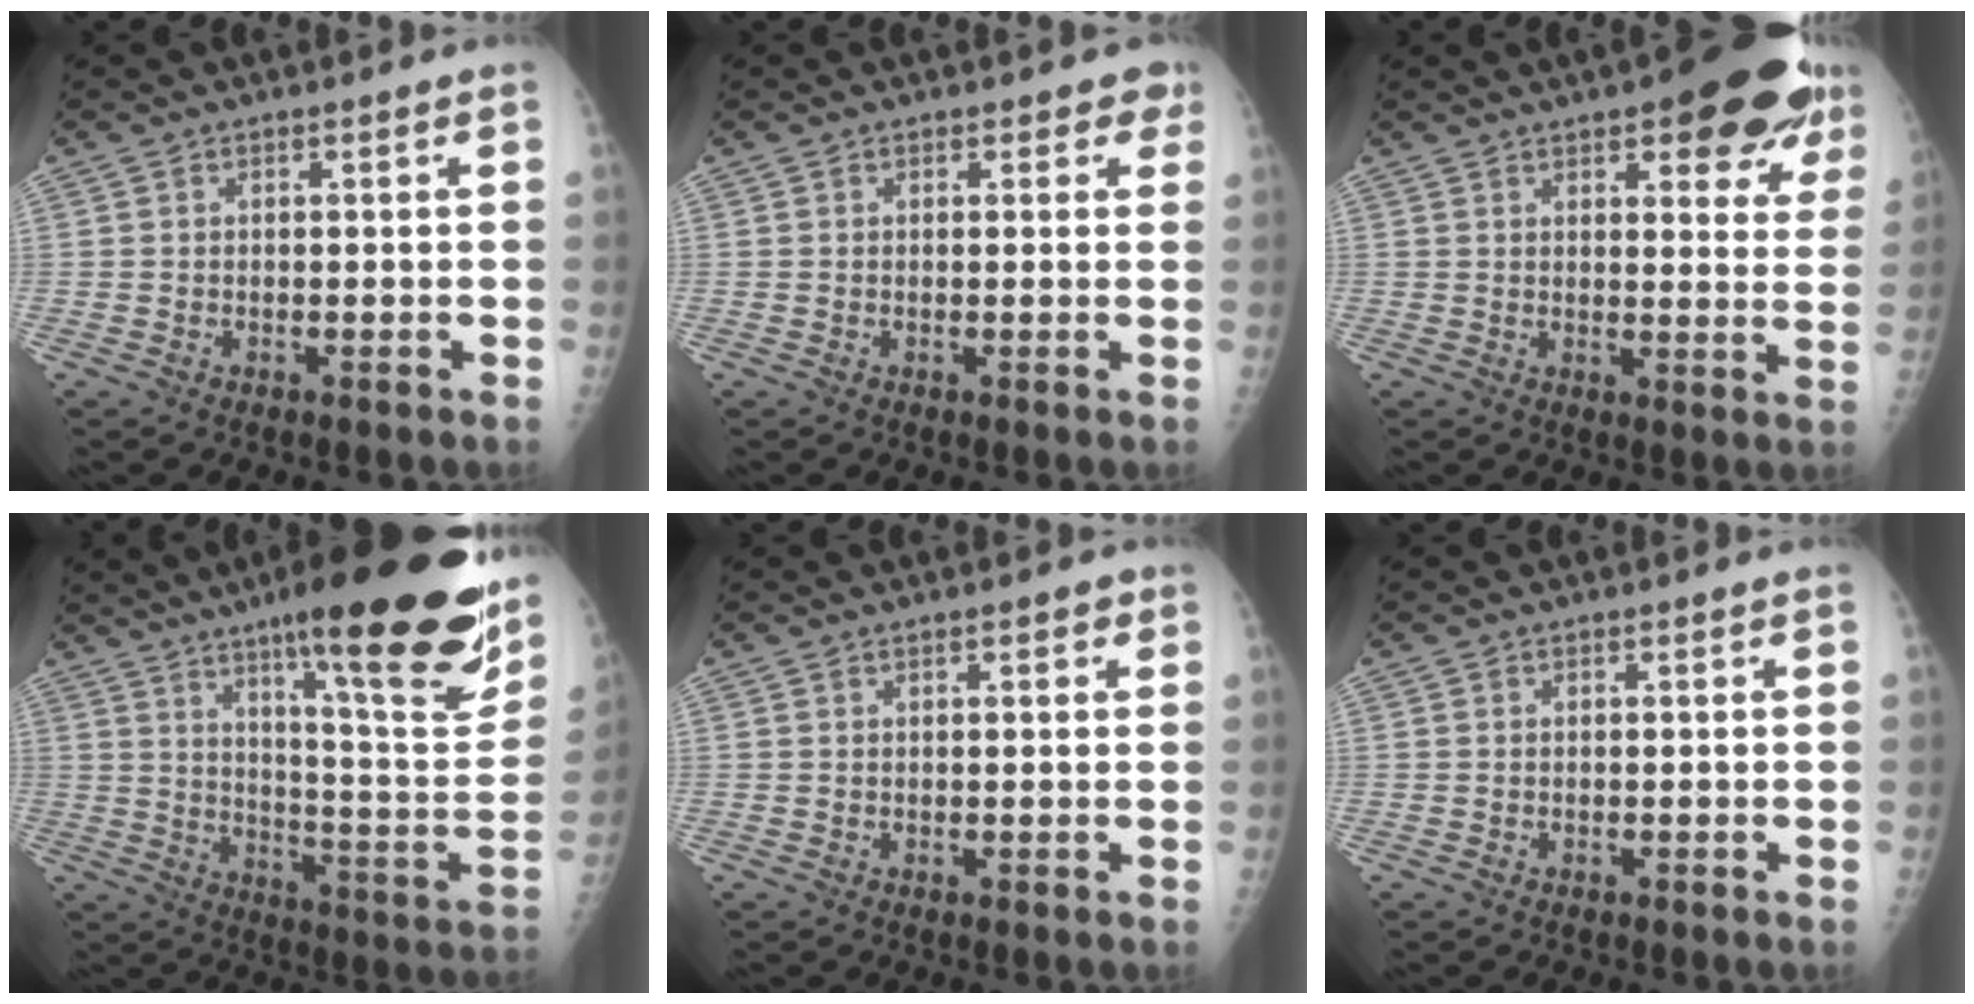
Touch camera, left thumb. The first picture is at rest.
{"total": 2.4, "force": [1.6, 1.5, 0.9], "torque": [0.020, -0.003, 0.011]}
{"total": 16.2, "force": [9.5, 5.9, 11.8], "torque": [-0.111, -0.034, 0.112]}
{"total": 30.1, "force": [17.7, 5.9, 23.6], "torque": [-0.286, -0.062, 0.263]}
{"total": 2.0, "force": [1.0, 0.8, 1.5], "torque": [-0.014, -0.001, 0.011]}
{"total": 0.0}